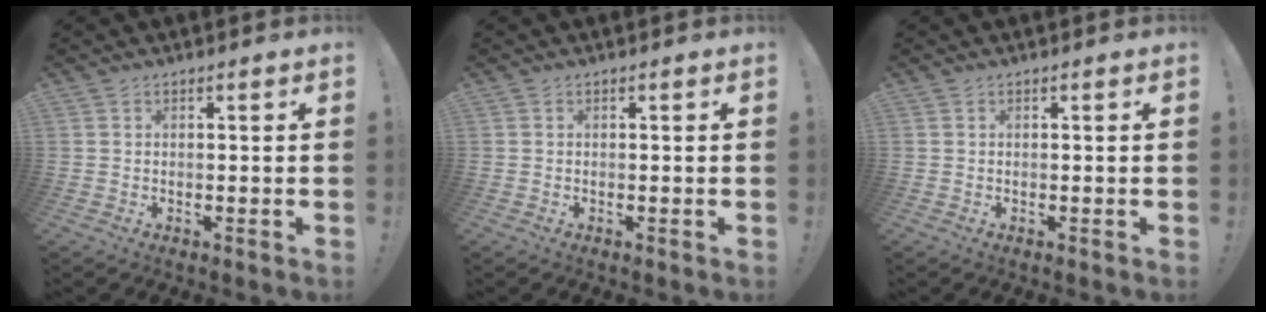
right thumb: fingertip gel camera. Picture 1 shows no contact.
{"total": 0.0}
{"total": 0.0}